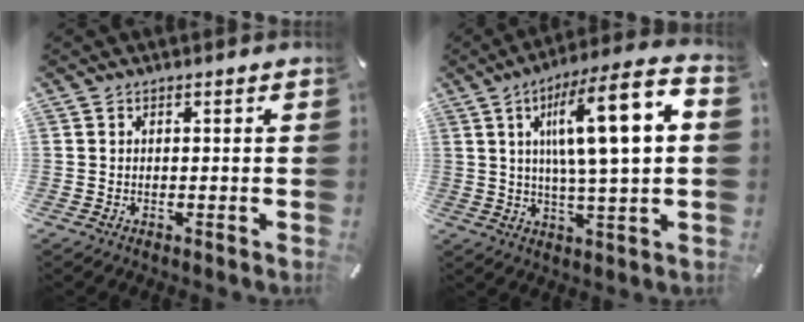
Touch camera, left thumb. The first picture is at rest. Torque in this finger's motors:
{"motor_torque": [2.54, 2.47, 2.27, -0.50, 0.27]}